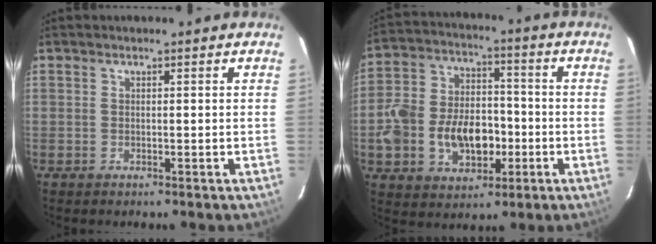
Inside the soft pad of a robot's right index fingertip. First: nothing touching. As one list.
[{"total": 16.5, "force": [-4.2, 11.7, 10.9], "torque": [-0.245, 0.022, -0.060]}]